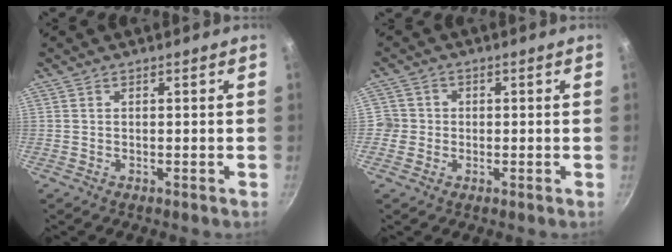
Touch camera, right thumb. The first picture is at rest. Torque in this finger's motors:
{"motor_torque": [0.13, 0.40, 0.34, 0.01, -0.06]}